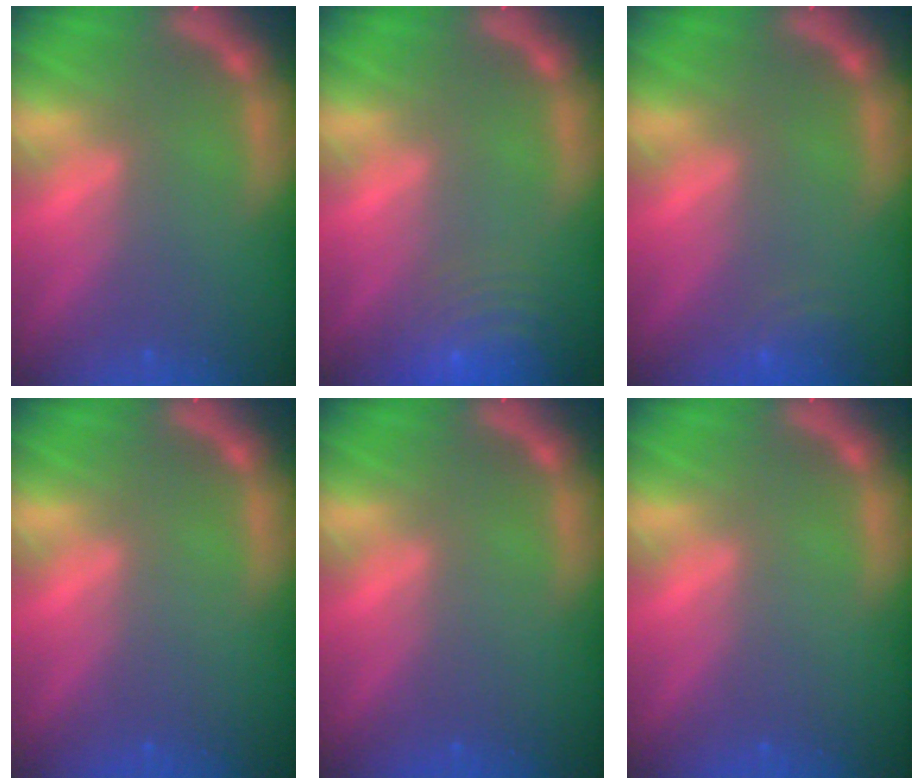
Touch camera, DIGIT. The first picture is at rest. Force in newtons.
{"total": 10.0}
{"total": 2.5}
{"total": 0.0}
{"total": 0.0}
{"total": 0.0}